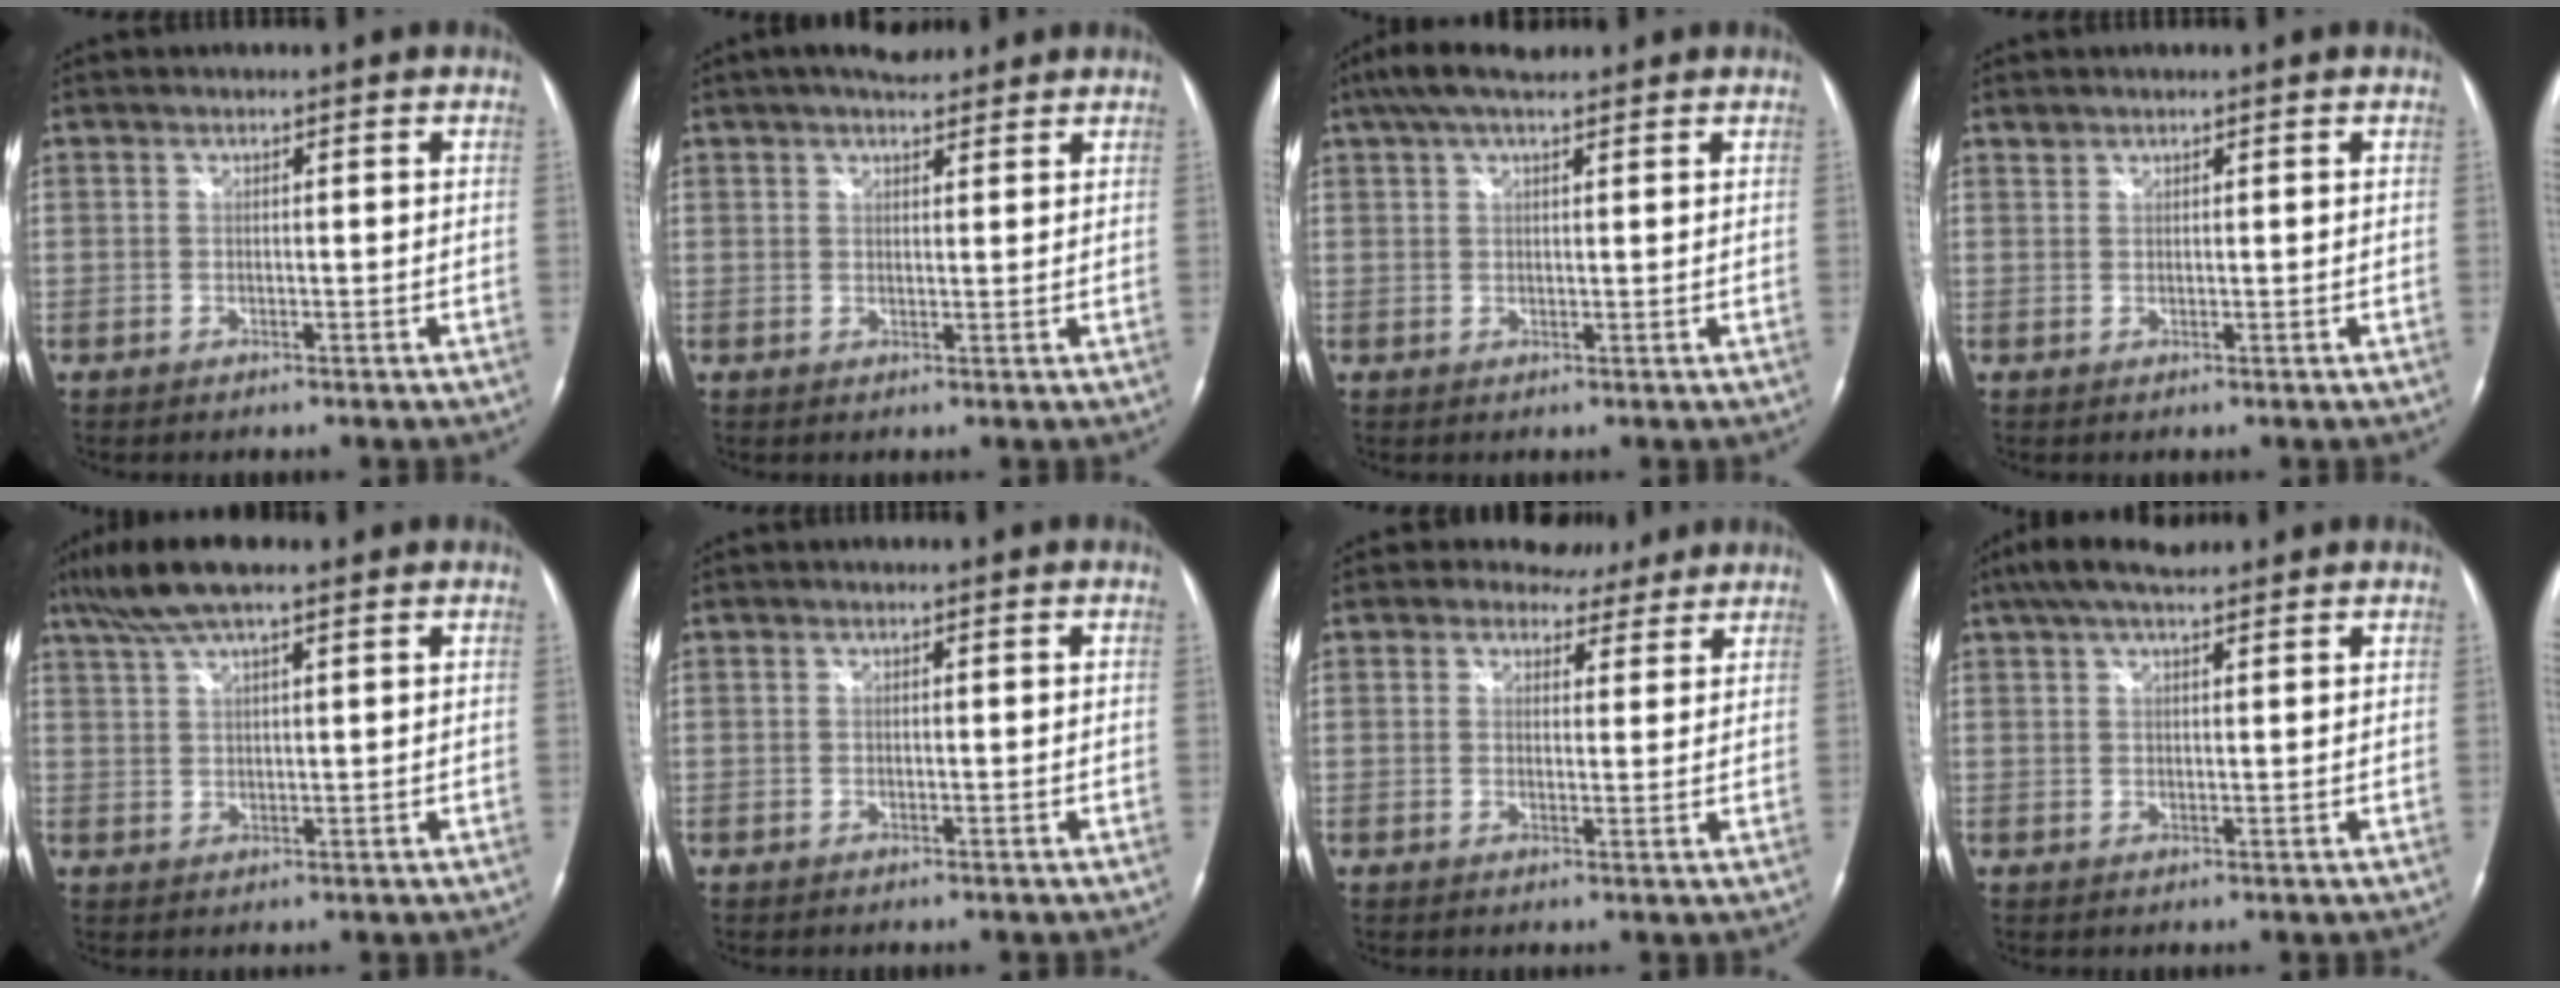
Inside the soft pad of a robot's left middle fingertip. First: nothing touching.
{"total": 5.5, "force": [4.4, 1.8, 2.7], "torque": [-0.046, 0.016, 0.069]}
{"total": 6.5, "force": [5.1, 1.6, 3.7], "torque": [-0.076, 0.031, 0.089]}
{"total": 0.9, "force": [0.8, 0.4, -0.1], "torque": [0.002, 0.004, 0.014]}
{"total": 8.5, "force": [6.2, 1.4, 5.6], "torque": [-0.111, 0.028, 0.108]}
{"total": 0.0}
{"total": 4.4, "force": [3.6, 2.4, 0.4], "torque": [-0.004, 0.000, 0.041]}
{"total": 6.9, "force": [5.6, 1.5, 3.7], "torque": [-0.072, 0.031, 0.096]}